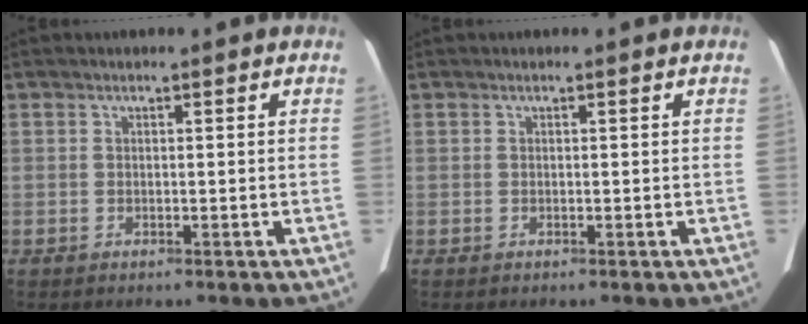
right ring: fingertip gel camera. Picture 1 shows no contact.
{"total": 0.0}